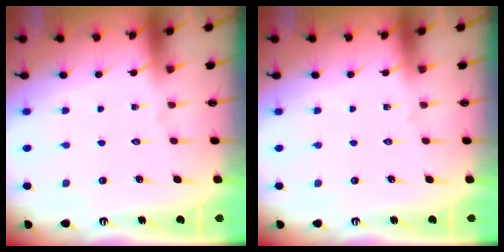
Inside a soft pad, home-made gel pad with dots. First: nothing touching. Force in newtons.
{"total": 0.0}